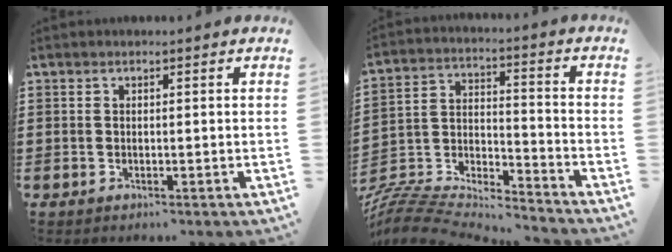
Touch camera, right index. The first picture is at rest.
{"total": 7.6, "force": [-7.5, 1.0, 1.1], "torque": [-0.033, -0.005, -0.156]}